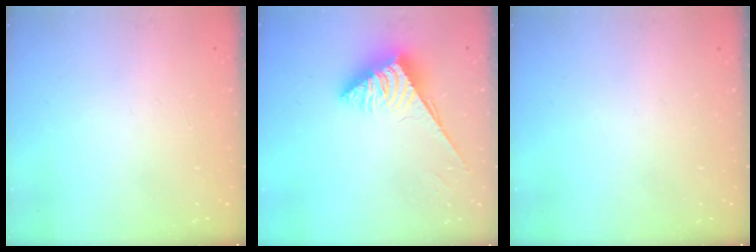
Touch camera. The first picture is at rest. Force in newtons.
{"total": 3.8, "press": 3.8, "slide": 0.6}
{"total": 0.0}